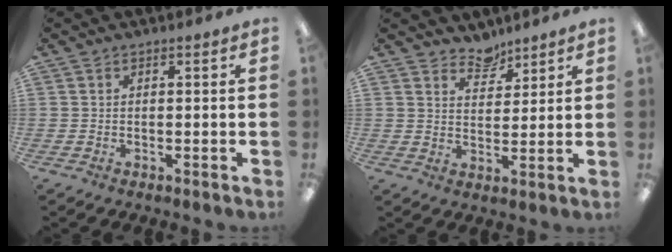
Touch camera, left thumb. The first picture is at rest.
{"total": 5.5, "force": [5.0, 2.2, 0.6], "torque": [-0.001, -0.035, 0.090]}